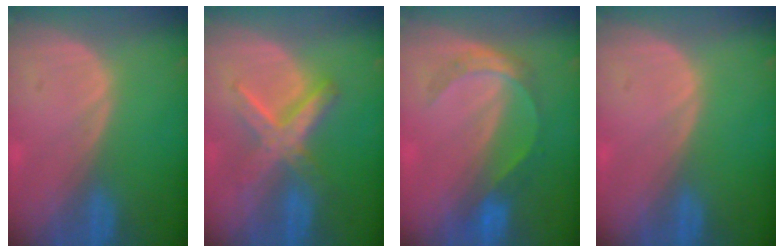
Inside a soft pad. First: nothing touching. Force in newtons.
{"total": 6.6, "press": 6.6, "slide": 0.2}
{"total": 5.0, "press": 4.8, "slide": 1.2}
{"total": 0.0}